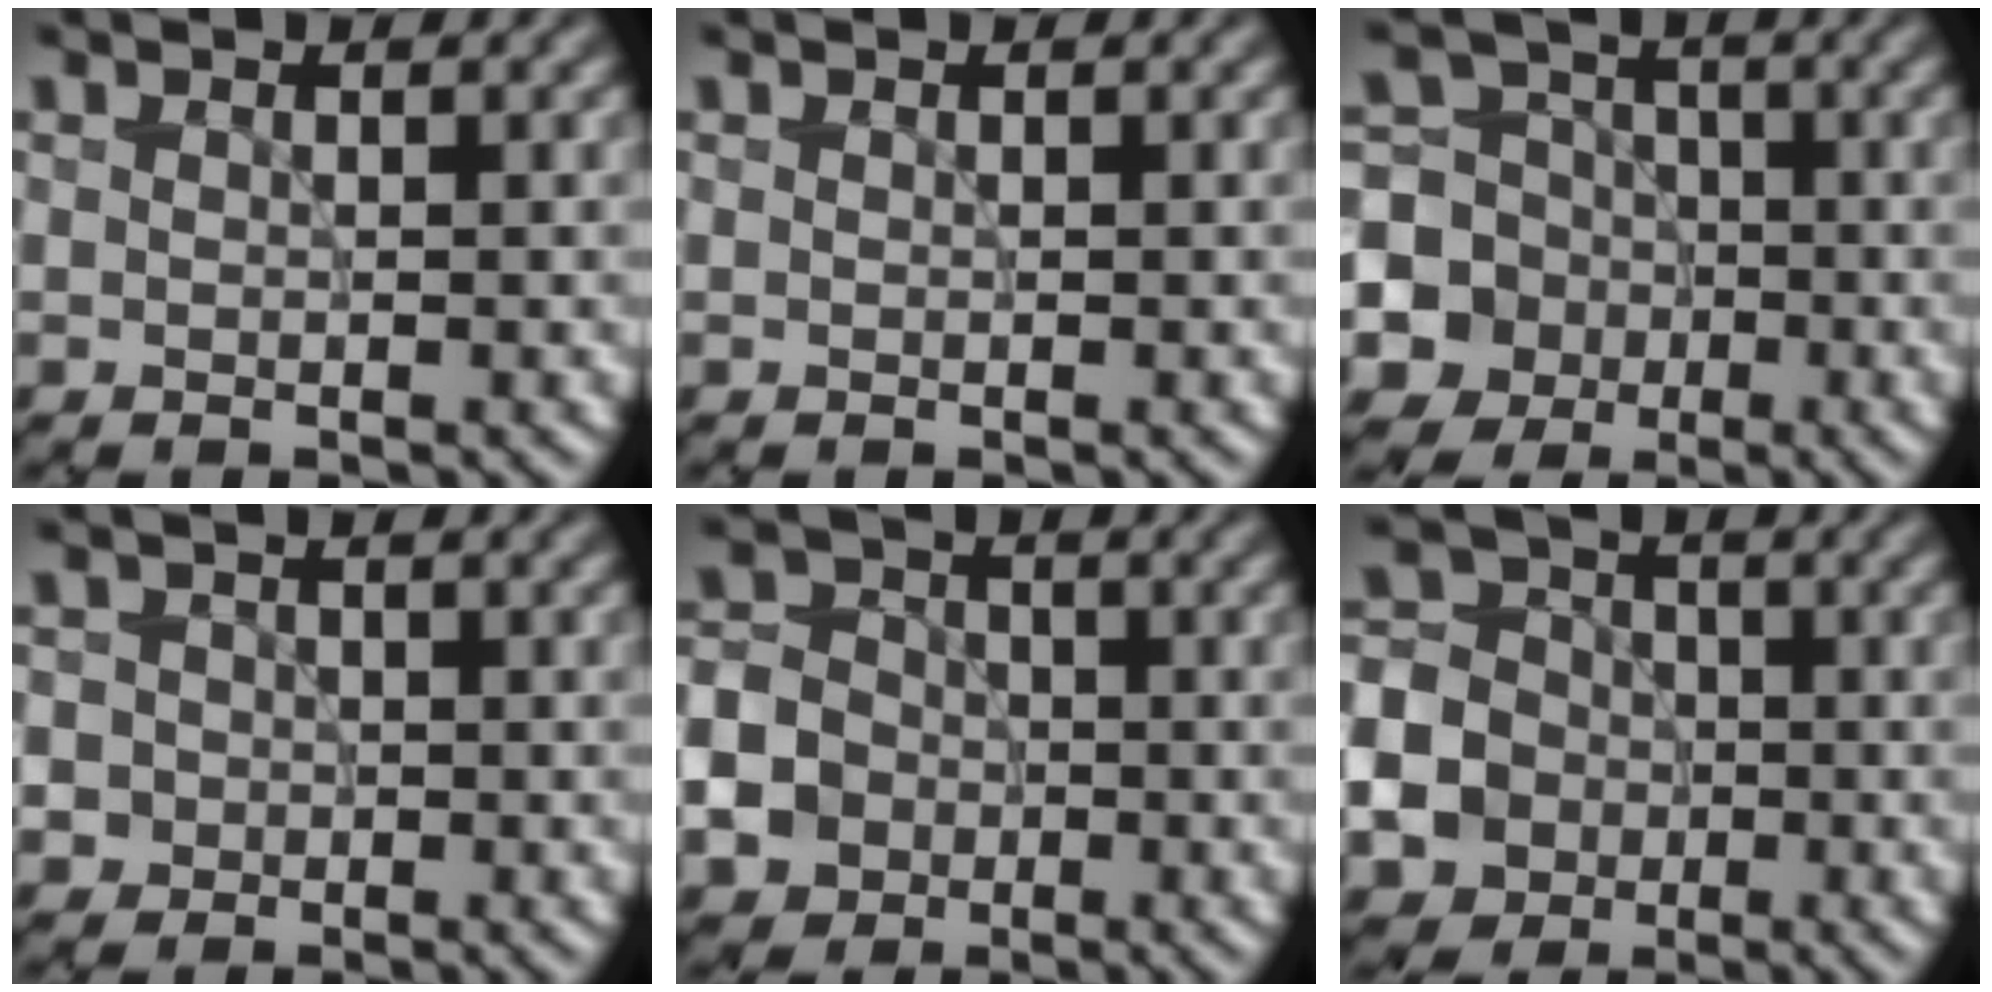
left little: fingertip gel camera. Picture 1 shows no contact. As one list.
[{"total": 0.0}, {"total": 9.8, "force": [-2.8, 9.1, 2.3], "torque": [-0.060, -0.013, -0.070]}, {"total": 3.5, "force": [-0.6, 3.3, 0.9], "torque": [0.004, 0.012, -0.037]}, {"total": 10.6, "force": [-4.9, 9.0, 2.8], "torque": [-0.074, -0.032, -0.110]}, {"total": 13.1, "force": [-5.2, 11.7, 3.2], "torque": [-0.101, -0.041, -0.106]}]